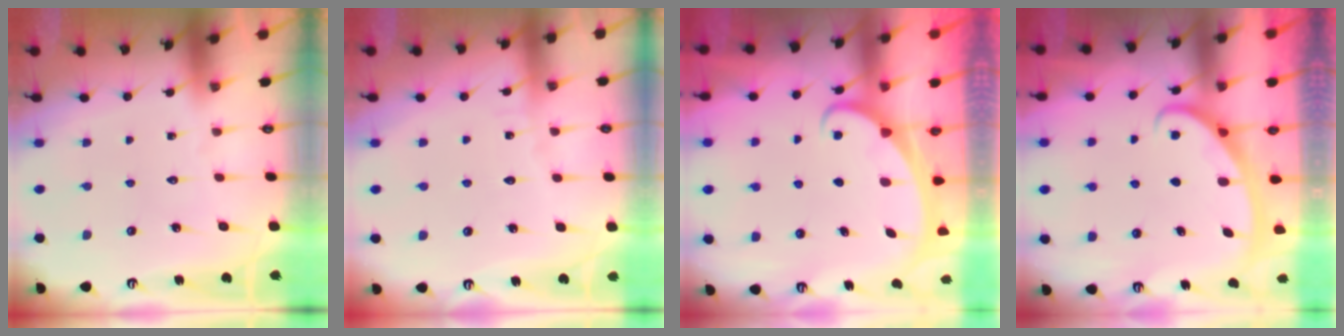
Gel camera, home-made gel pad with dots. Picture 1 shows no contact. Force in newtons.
{"total": 3.9, "press": 3.8, "slide": 0.3}
{"total": 2.2, "press": 2.2, "slide": 0.3}
{"total": 2.8, "press": 2.8, "slide": 0.4}